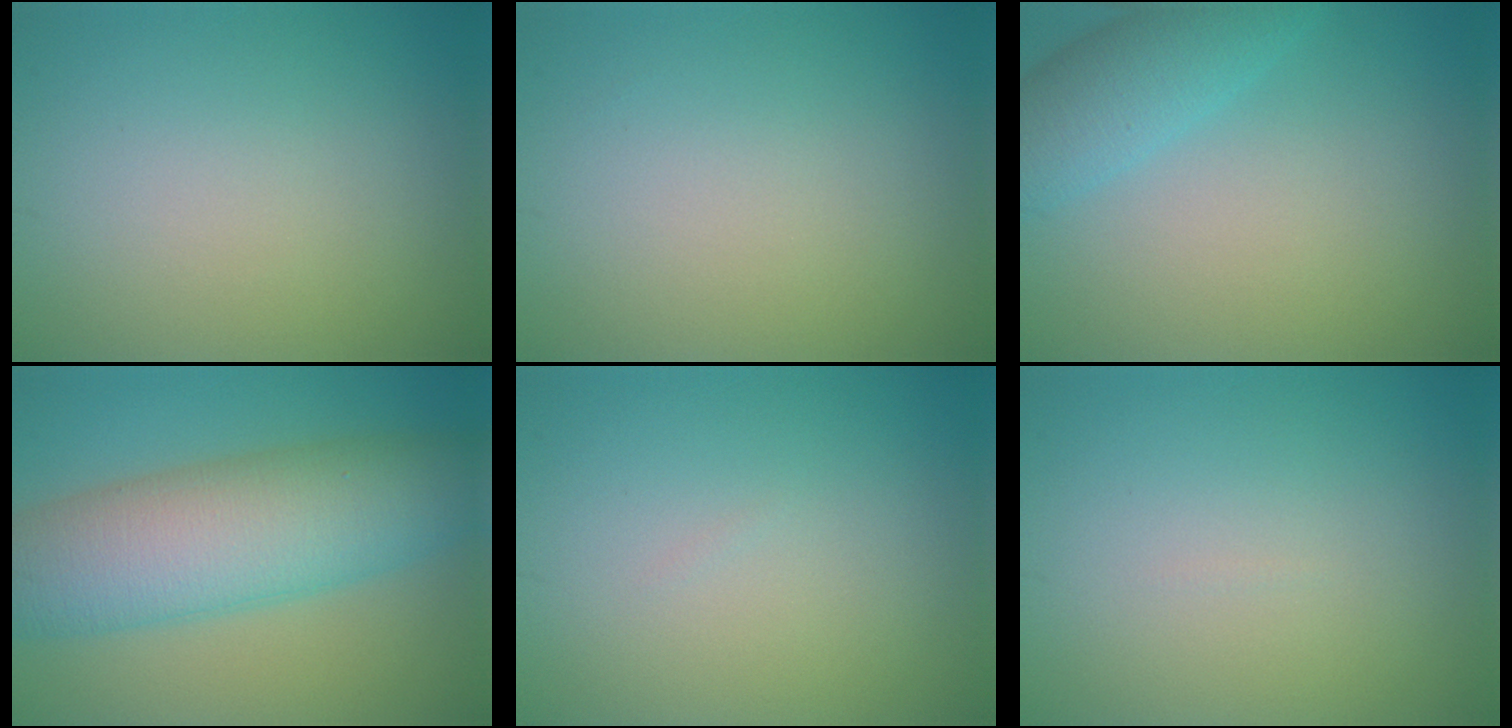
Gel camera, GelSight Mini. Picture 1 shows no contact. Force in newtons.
{"total": 0.0}
{"total": 4.4, "press": 4.4, "slide": 0.2}
{"total": 10.7, "press": 10.7, "slide": 0.1}
{"total": 0.0}
{"total": 0.0}